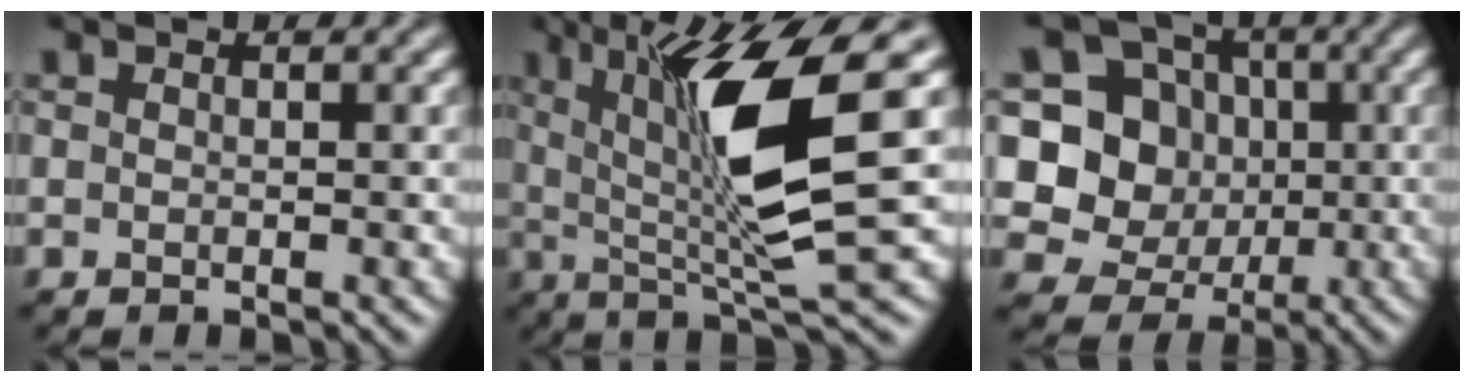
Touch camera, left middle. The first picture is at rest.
{"total": 10.9, "force": [2.4, 2.2, 10.4], "torque": [-0.163, -0.004, 0.044]}
{"total": 10.6, "force": [-0.3, 10.0, 3.3], "torque": [-0.098, 0.023, -0.028]}